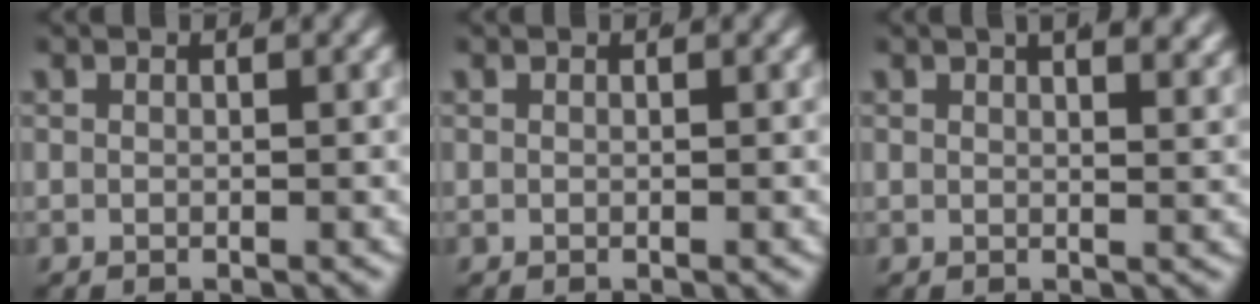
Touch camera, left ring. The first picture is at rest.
{"total": 0.0}
{"total": 3.8, "force": [2.6, 1.1, 2.6], "torque": [-0.025, 0.014, 0.033]}